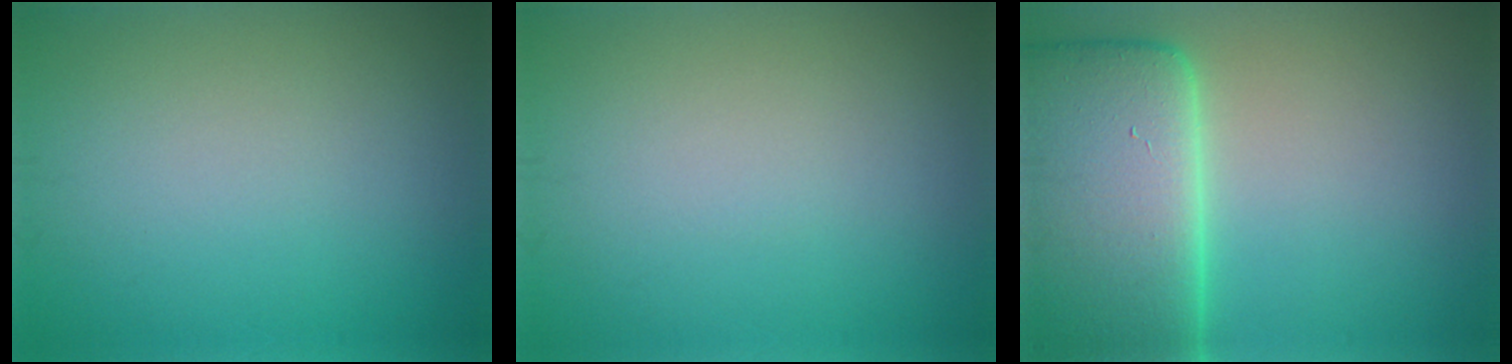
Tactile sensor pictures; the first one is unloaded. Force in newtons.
{"total": 0.0}
{"total": 14.2, "press": 14.2, "slide": 1.3}